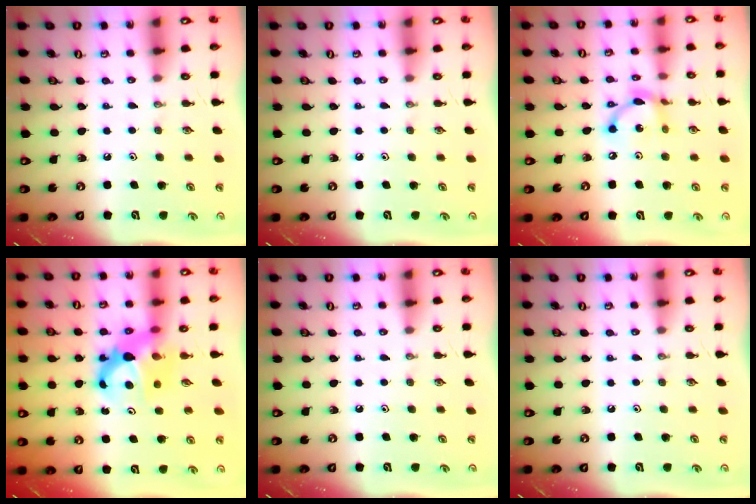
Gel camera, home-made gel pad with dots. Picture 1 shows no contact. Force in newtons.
{"total": 0.0}
{"total": 10.9, "press": 10.9, "slide": 0.6}
{"total": 7.2, "press": 7.2, "slide": 0.5}
{"total": 0.0}
{"total": 0.0}